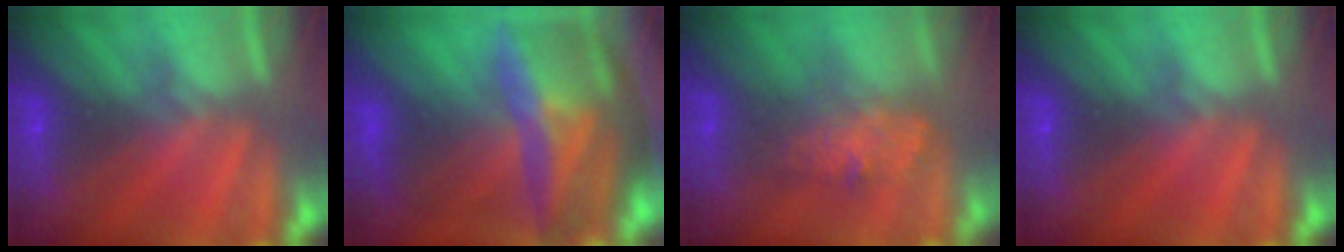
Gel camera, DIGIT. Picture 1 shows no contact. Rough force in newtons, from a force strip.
{"total": 10.8}
{"total": 2.6}
{"total": 0.0}